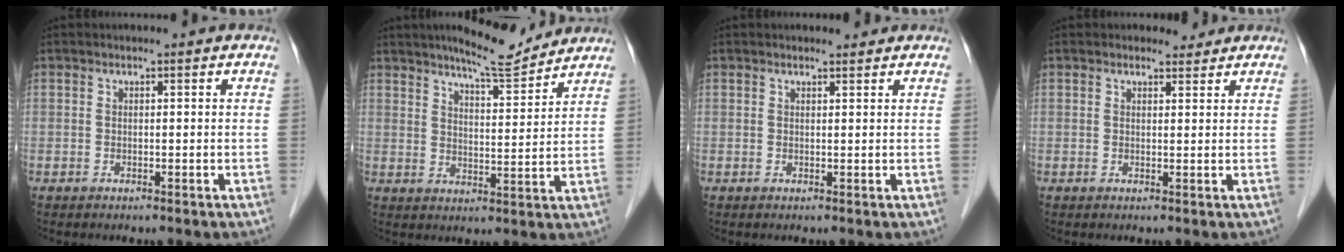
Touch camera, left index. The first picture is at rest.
{"total": 8.2, "force": [7.6, 0.6, 3.2], "torque": [-0.056, -0.007, 0.115]}
{"total": 1.1, "force": [1.1, 0.2, 0.1], "torque": [-0.011, -0.001, 0.016]}
{"total": 1.8, "force": [1.6, 0.8, -0.1], "torque": [0.000, -0.002, 0.021]}